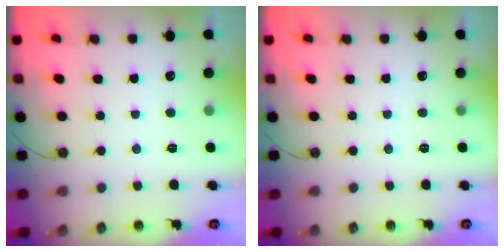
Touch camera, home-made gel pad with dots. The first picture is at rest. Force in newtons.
{"total": 0.0}